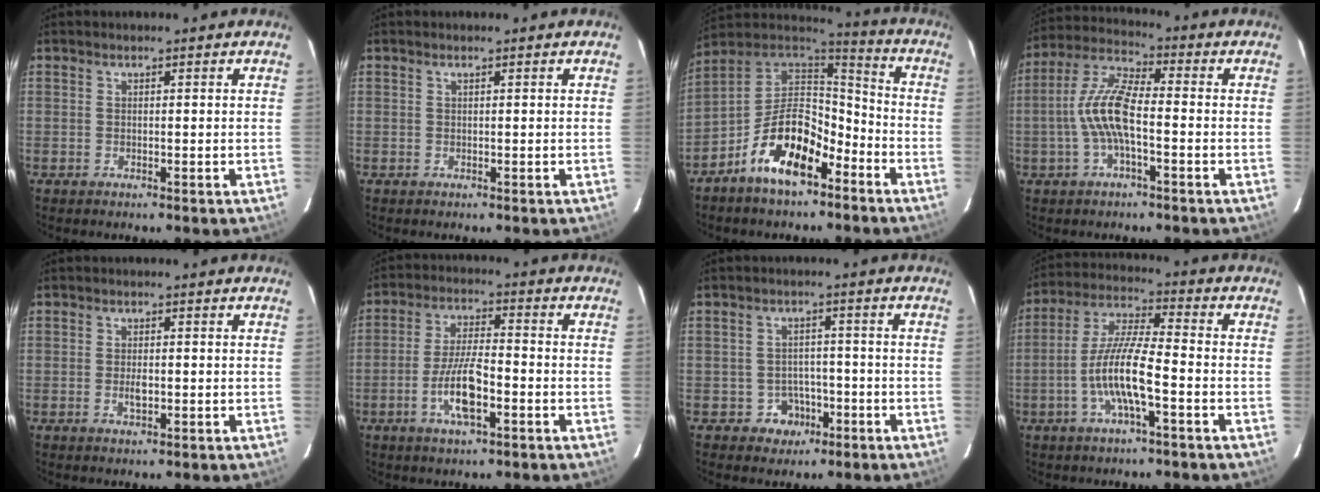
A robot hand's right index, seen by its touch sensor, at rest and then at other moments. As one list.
[{"total": 0.0}, {"total": 14.5, "force": [-8.1, 6.7, 10.0], "torque": [-0.192, 0.021, -0.145]}, {"total": 9.7, "force": [-1.9, 2.9, 9.1], "torque": [-0.197, 0.014, -0.039]}, {"total": 2.0, "force": [-0.3, 0.9, 1.7], "torque": [-0.029, 0.000, -0.004]}, {"total": 8.7, "force": [-3.4, 2.4, 7.6], "torque": [-0.153, 0.001, -0.062]}, {"total": 4.5, "force": [-2.3, 3.9, 0.7], "torque": [-0.025, 0.015, -0.021]}, {"total": 10.5, "force": [-3.7, 1.4, 9.7], "torque": [-0.202, 0.005, -0.075]}]